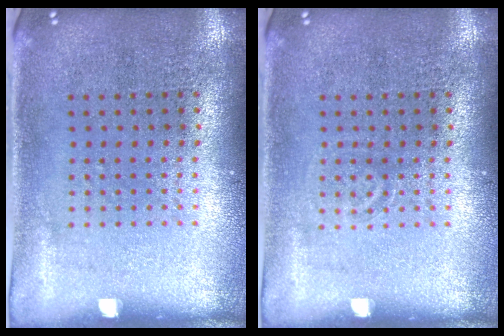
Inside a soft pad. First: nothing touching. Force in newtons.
{"total": 0.8, "press": 0.7, "slide": 0.2}